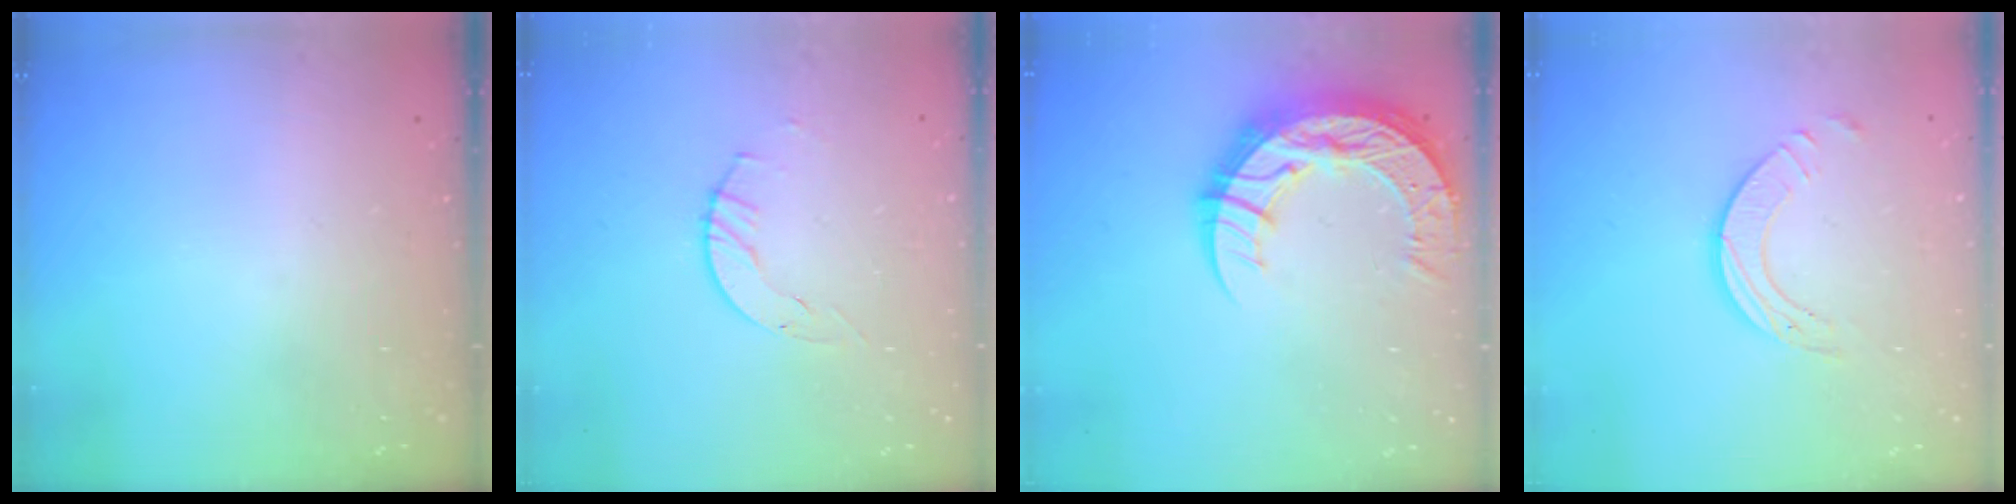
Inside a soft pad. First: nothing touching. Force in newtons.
{"total": 2.9, "press": 2.9, "slide": 0.4}
{"total": 15.4, "press": 15.3, "slide": 1.2}
{"total": 5.8, "press": 5.8, "slide": 0.6}